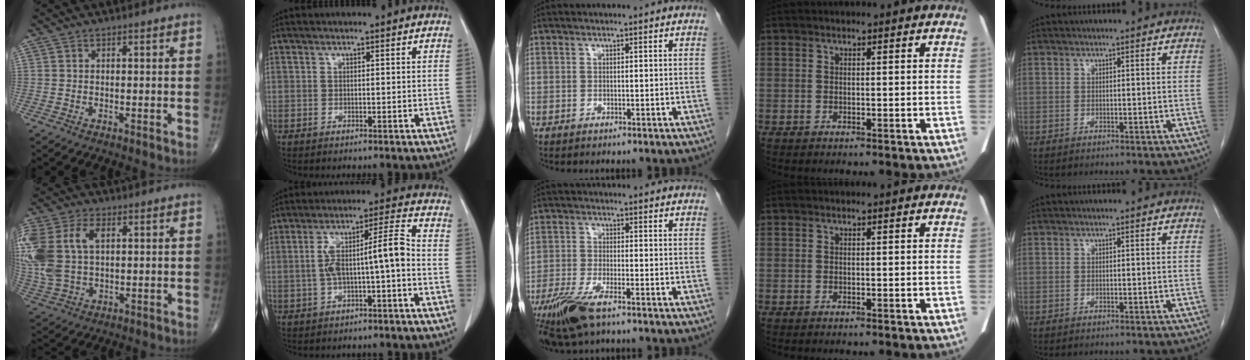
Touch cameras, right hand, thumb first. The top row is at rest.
{"thumb": {"total": 17.8, "force": [3.5, 11.3, 13.4], "torque": [-0.341, 0.012, 0.072]}, "index": {"total": 8.3, "force": [-1.3, 0.7, 8.1], "torque": [-0.149, 0.034, -0.019]}, "middle": {"total": 8.3, "force": [-5.5, 1.9, 5.9], "torque": [-0.117, -0.018, -0.099]}}